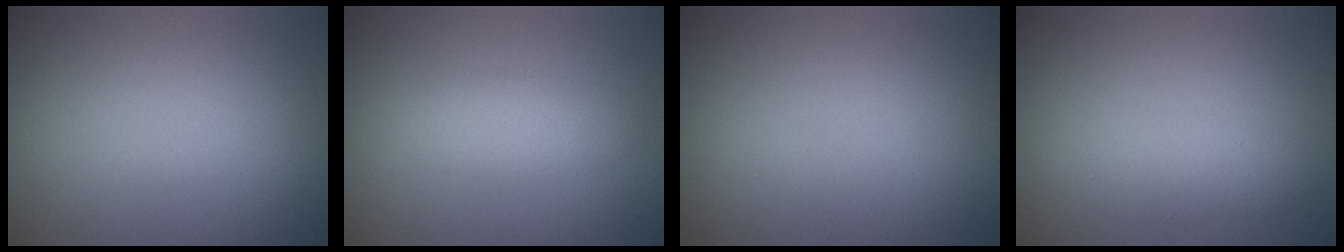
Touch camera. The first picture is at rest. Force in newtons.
{"total": 2.4, "press": 2.4, "slide": 0.0}
{"total": 0.5, "press": 0.5, "slide": 0.0}
{"total": 2.4, "press": 2.4, "slide": 0.0}